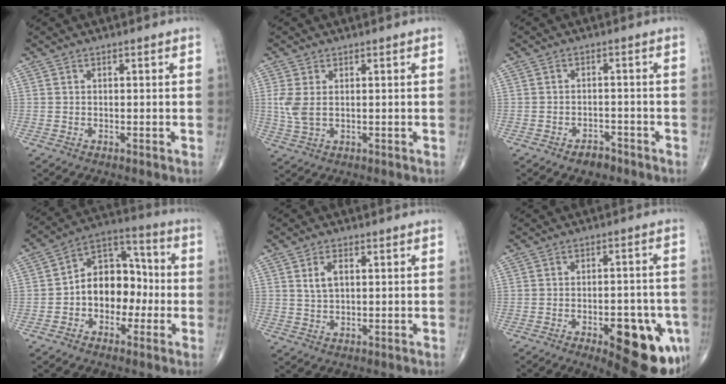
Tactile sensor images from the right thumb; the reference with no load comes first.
{"total": 4.4, "force": [0.5, 2.4, 3.6], "torque": [-0.091, -0.001, 0.016]}
{"total": 3.9, "force": [-2.6, 2.5, 1.5], "torque": [-0.008, 0.020, -0.033]}
{"total": 12.6, "force": [-1.8, 9.1, 8.6], "torque": [-0.092, 0.046, -0.043]}
{"total": 3.8, "force": [1.2, 2.0, 3.0], "torque": [-0.056, 0.001, 0.025]}
{"total": 17.1, "force": [-7.0, 6.7, 14.1], "torque": [-0.125, 0.017, -0.077]}